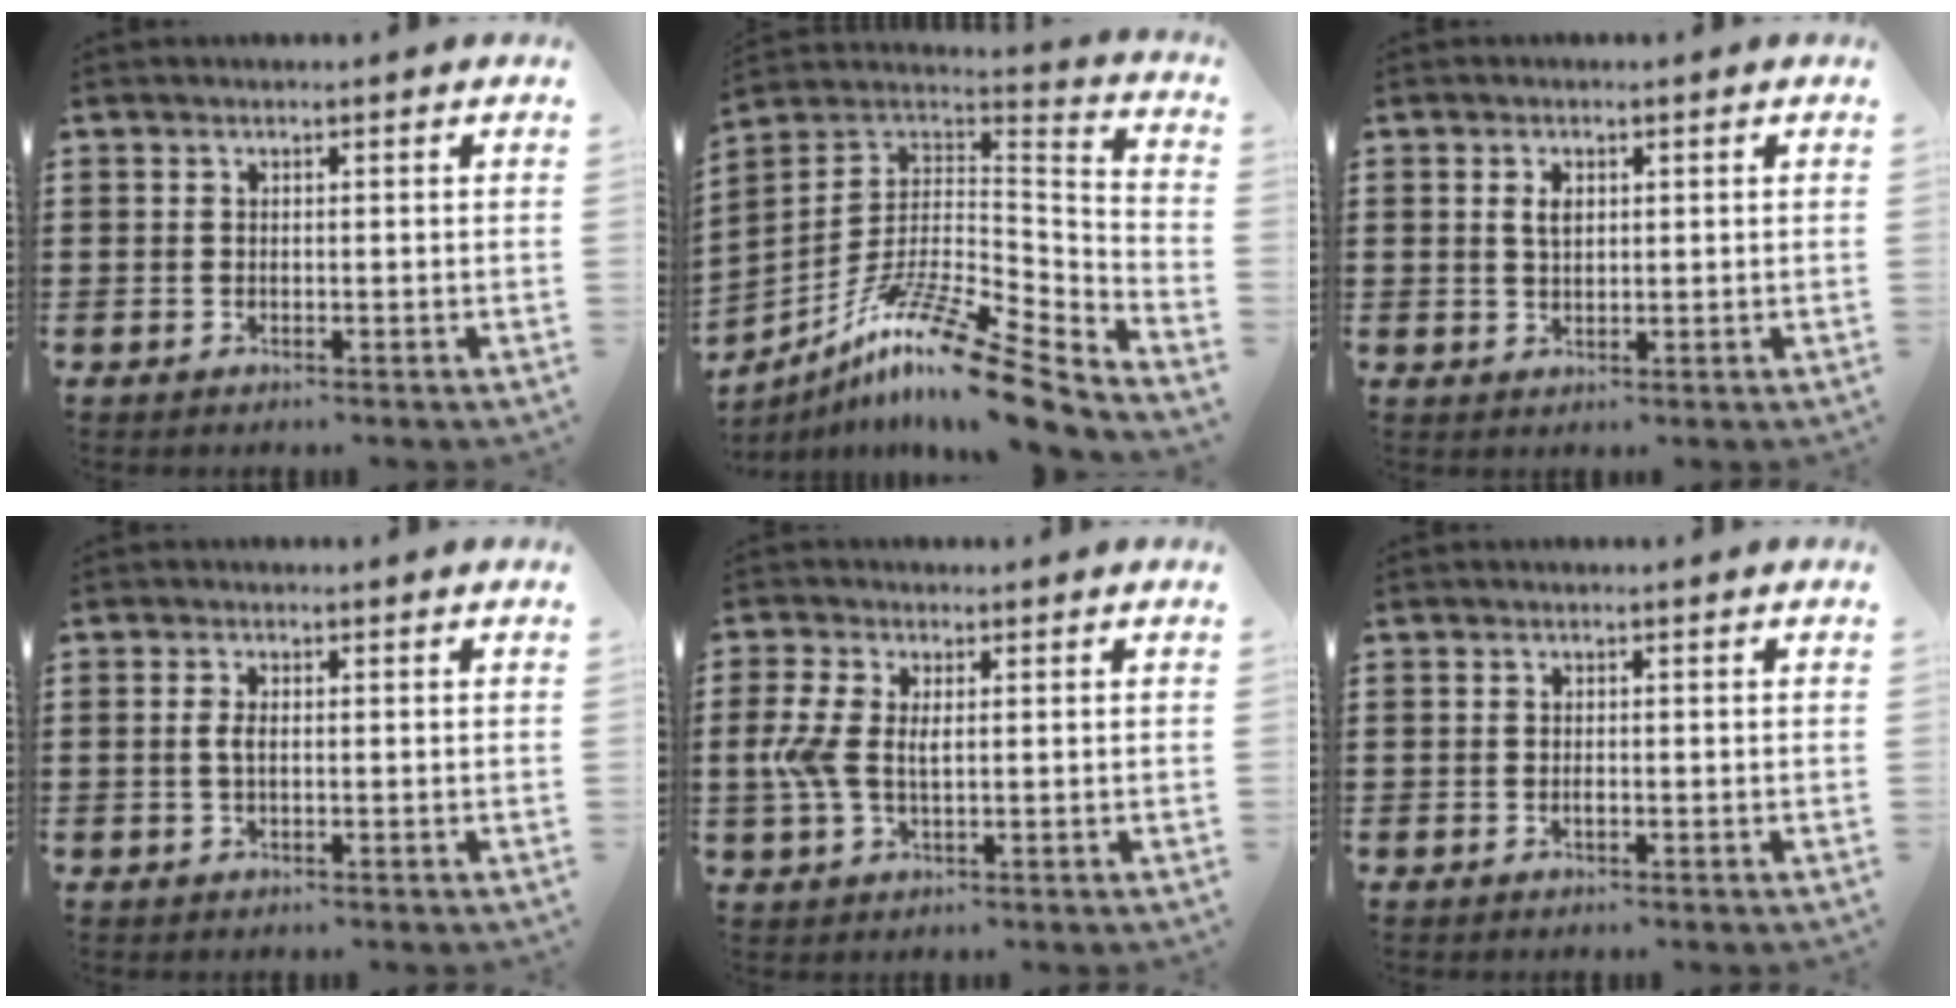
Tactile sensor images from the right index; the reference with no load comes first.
{"total": 14.8, "force": [-10.4, 2.0, 10.3], "torque": [-0.189, 0.019, -0.194]}
{"total": 2.3, "force": [0.7, 1.2, 1.8], "torque": [-0.040, 0.006, 0.012]}
{"total": 1.9, "force": [-0.1, 0.7, 1.7], "torque": [-0.041, 0.000, -0.005]}
{"total": 5.0, "force": [0.4, 2.6, 4.2], "torque": [-0.106, 0.001, 0.000]}
{"total": 0.7, "force": [-0.3, 0.2, 0.6], "torque": [-0.013, -0.004, -0.005]}